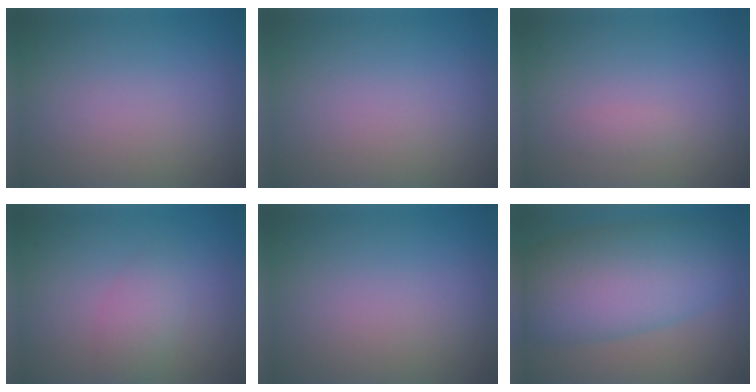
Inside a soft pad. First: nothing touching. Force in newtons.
{"total": 0.0}
{"total": 0.6, "press": 0.6, "slide": 0.0}
{"total": 2.3, "press": 2.3, "slide": 0.1}
{"total": 0.0}
{"total": 10.4, "press": 10.4, "slide": 0.2}